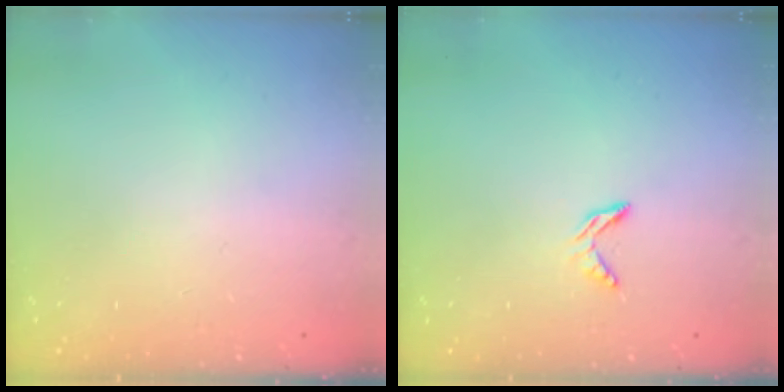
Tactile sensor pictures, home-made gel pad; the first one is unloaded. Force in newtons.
{"total": 5.3, "press": 5.2, "slide": 0.5}